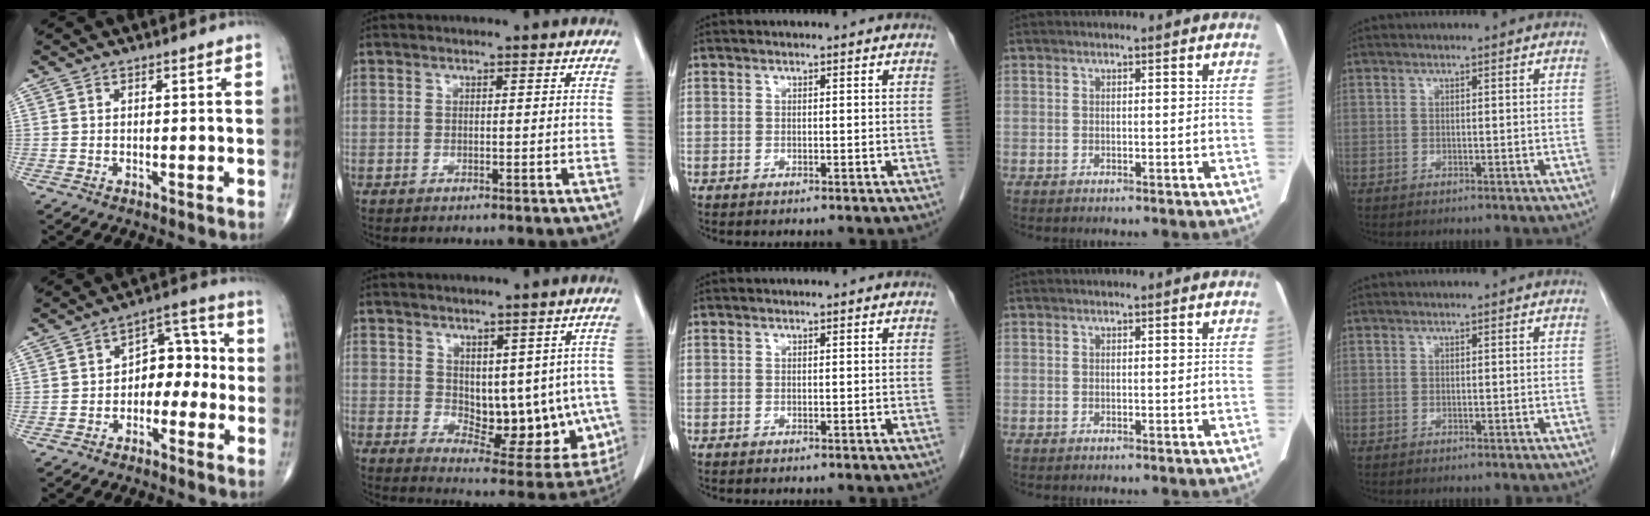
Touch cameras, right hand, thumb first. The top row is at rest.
{"thumb": {"total": 8.6, "force": [-1.5, 5.9, 6.1], "torque": [-0.047, 0.044, -0.039]}, "index": {"total": 12.8, "force": [0.2, 6.9, 10.7], "torque": [-0.124, -0.007, 0.023]}}